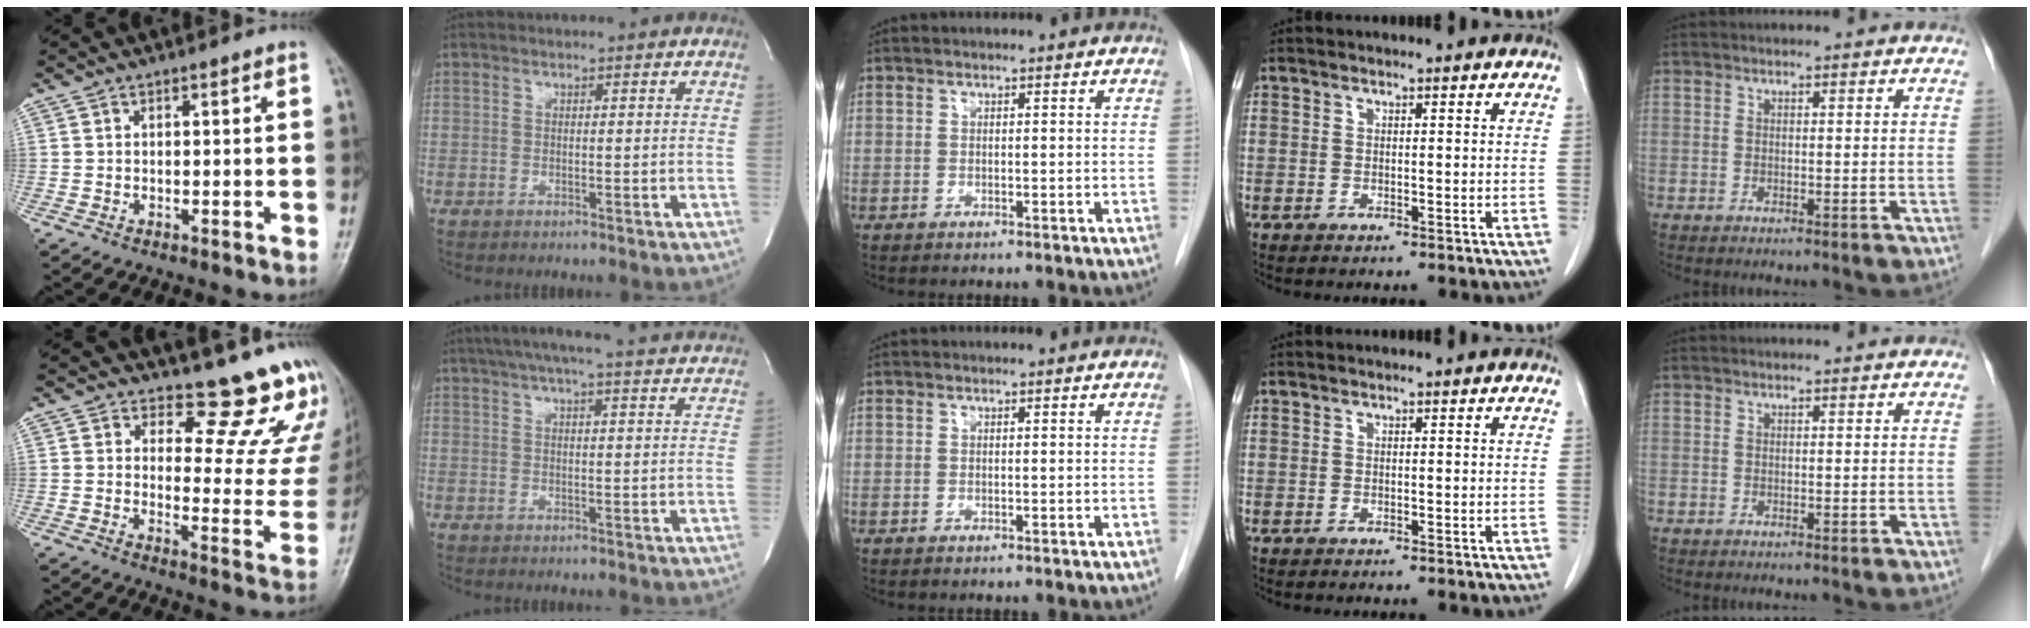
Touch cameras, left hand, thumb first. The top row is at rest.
{"thumb": {"total": 13.8, "force": [13.0, 3.5, 2.9], "torque": [0.006, -0.155, 0.138]}, "index": {"total": 20.9, "force": [18.8, 1.0, 9.0], "torque": [-0.145, 0.016, 0.237]}}